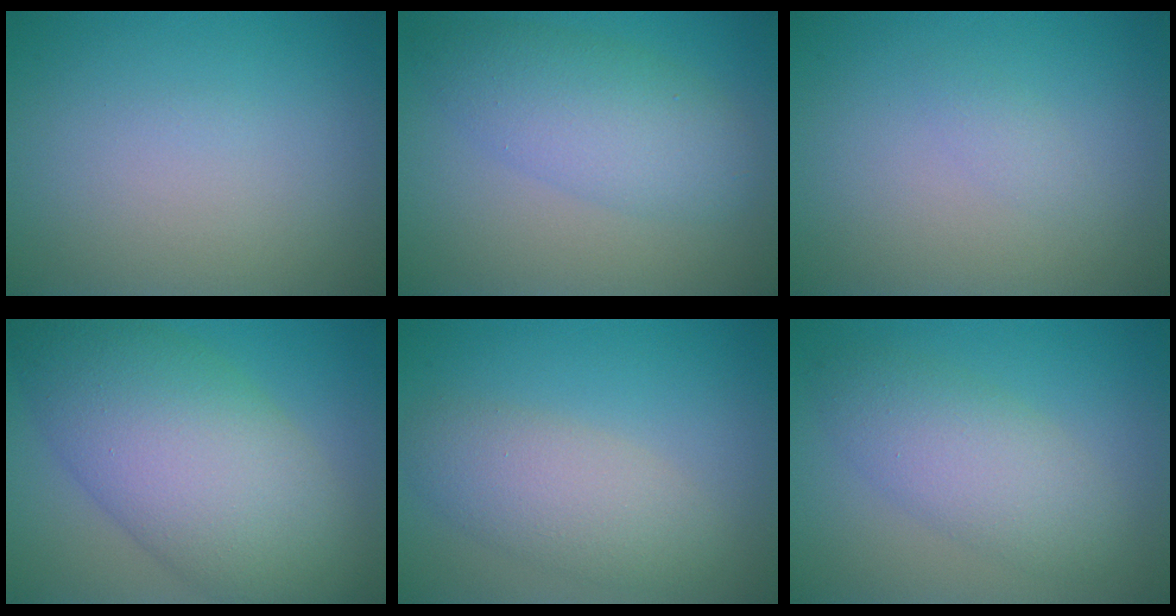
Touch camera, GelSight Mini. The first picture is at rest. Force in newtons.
{"total": 5.0, "press": 5.0, "slide": 0.2}
{"total": 0.9, "press": 0.9, "slide": 0.0}
{"total": 11.4, "press": 11.4, "slide": 0.1}
{"total": 4.2, "press": 4.2, "slide": 0.2}
{"total": 4.2, "press": 4.2, "slide": 0.0}